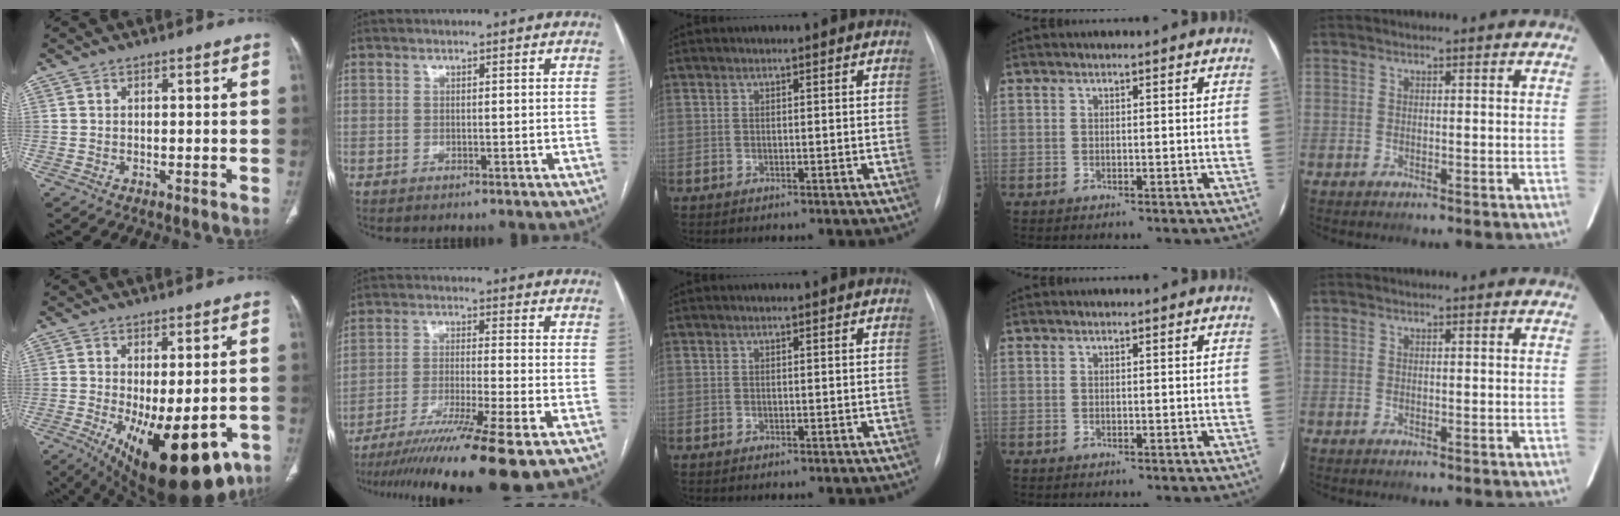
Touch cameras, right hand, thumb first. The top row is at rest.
{"thumb": {"total": 20.1, "force": [-8.8, 8.6, 16.0], "torque": [-0.196, -0.023, -0.108]}, "index": {"total": 16.3, "force": [-11.8, -1.3, 11.1], "torque": [-0.173, -0.041, -0.194]}}